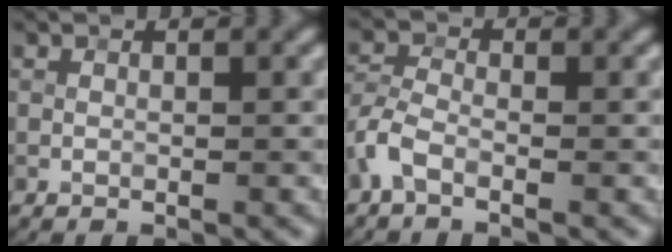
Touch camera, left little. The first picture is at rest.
{"total": 2.5, "force": [-1.6, 1.1, 1.6], "torque": [-0.042, 0.008, -0.046]}